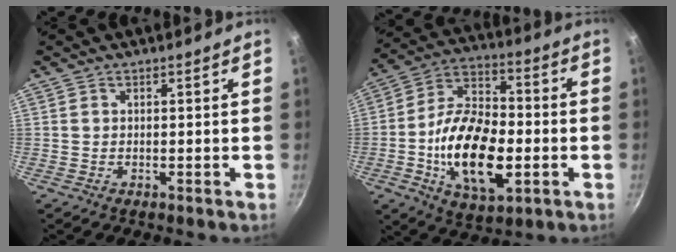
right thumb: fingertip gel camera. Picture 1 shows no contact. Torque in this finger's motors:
{"motor_torque": [-0.35, 1.14, 0.14, -0.08, 0.21]}